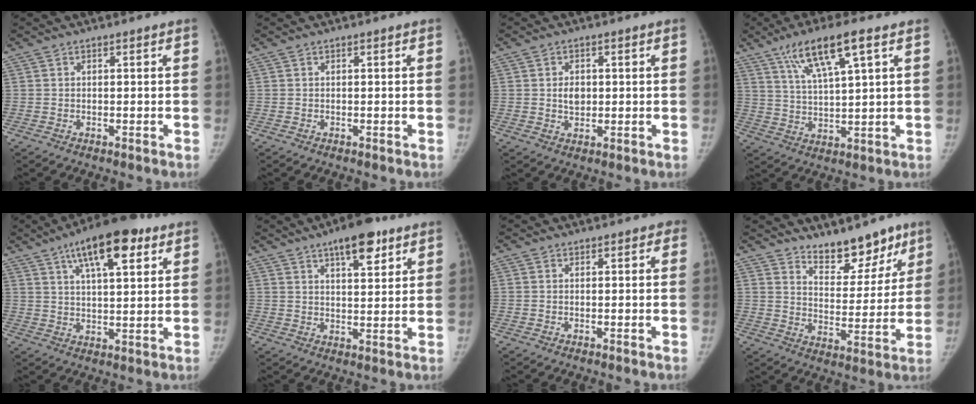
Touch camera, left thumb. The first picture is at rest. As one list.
[{"total": 0.0}, {"total": 3.6, "force": [0.4, 2.7, 2.3], "torque": [-0.023, -0.002, 0.008]}, {"total": 11.6, "force": [6.2, 2.4, 9.5], "torque": [-0.175, -0.012, 0.117]}, {"total": 14.8, "force": [7.7, 5.4, 11.4], "torque": [-0.154, -0.015, 0.118]}, {"total": 9.8, "force": [6.0, 3.7, 6.9], "torque": [-0.080, -0.027, 0.087]}, {"total": 1.2, "force": [0.6, 0.9, 0.3], "torque": [0.015, 0.000, 0.001]}, {"total": 11.7, "force": [9.1, 5.2, 5.1], "torque": [-0.029, -0.069, 0.146]}]